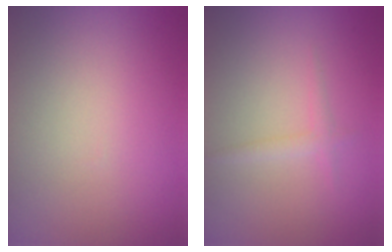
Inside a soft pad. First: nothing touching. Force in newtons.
{"total": 1.1, "press": 1.1, "slide": 0.1}